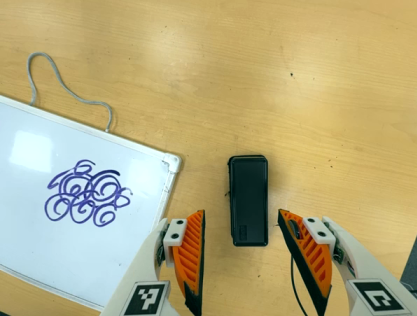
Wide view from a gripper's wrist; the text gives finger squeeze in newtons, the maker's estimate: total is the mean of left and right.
{"total": 0.0}